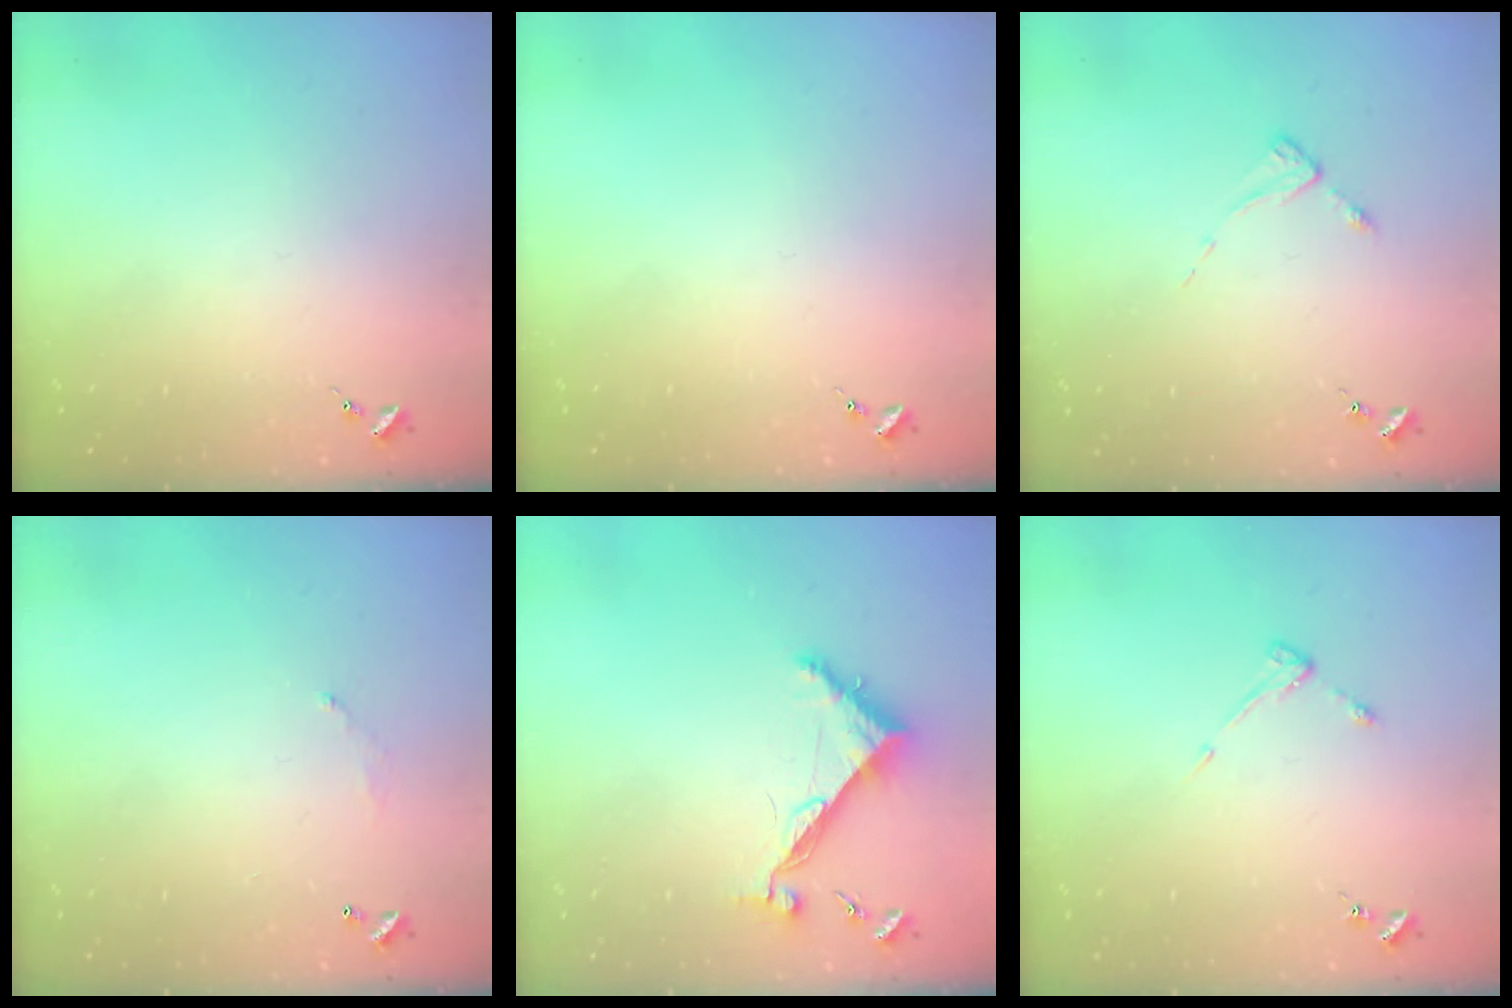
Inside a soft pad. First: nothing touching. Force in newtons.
{"total": 0.0}
{"total": 2.6, "press": 2.6, "slide": 0.3}
{"total": 5.2, "press": 5.2, "slide": 0.3}
{"total": 7.3, "press": 7.3, "slide": 0.6}
{"total": 3.2, "press": 3.1, "slide": 0.5}